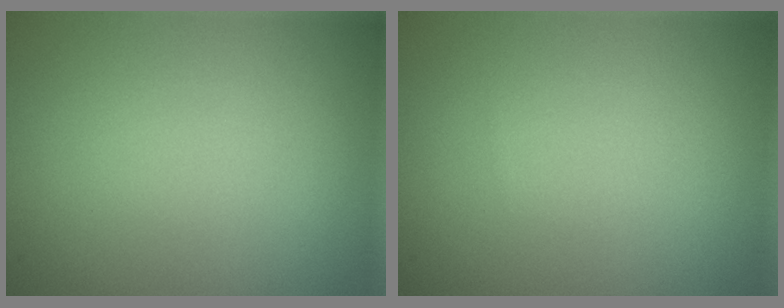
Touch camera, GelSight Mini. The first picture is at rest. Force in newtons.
{"total": 0.0}